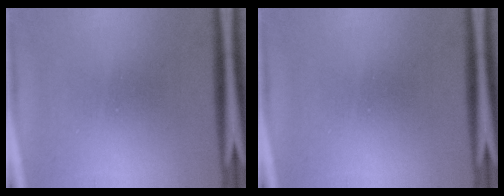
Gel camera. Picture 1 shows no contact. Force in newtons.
{"total": 0.0}